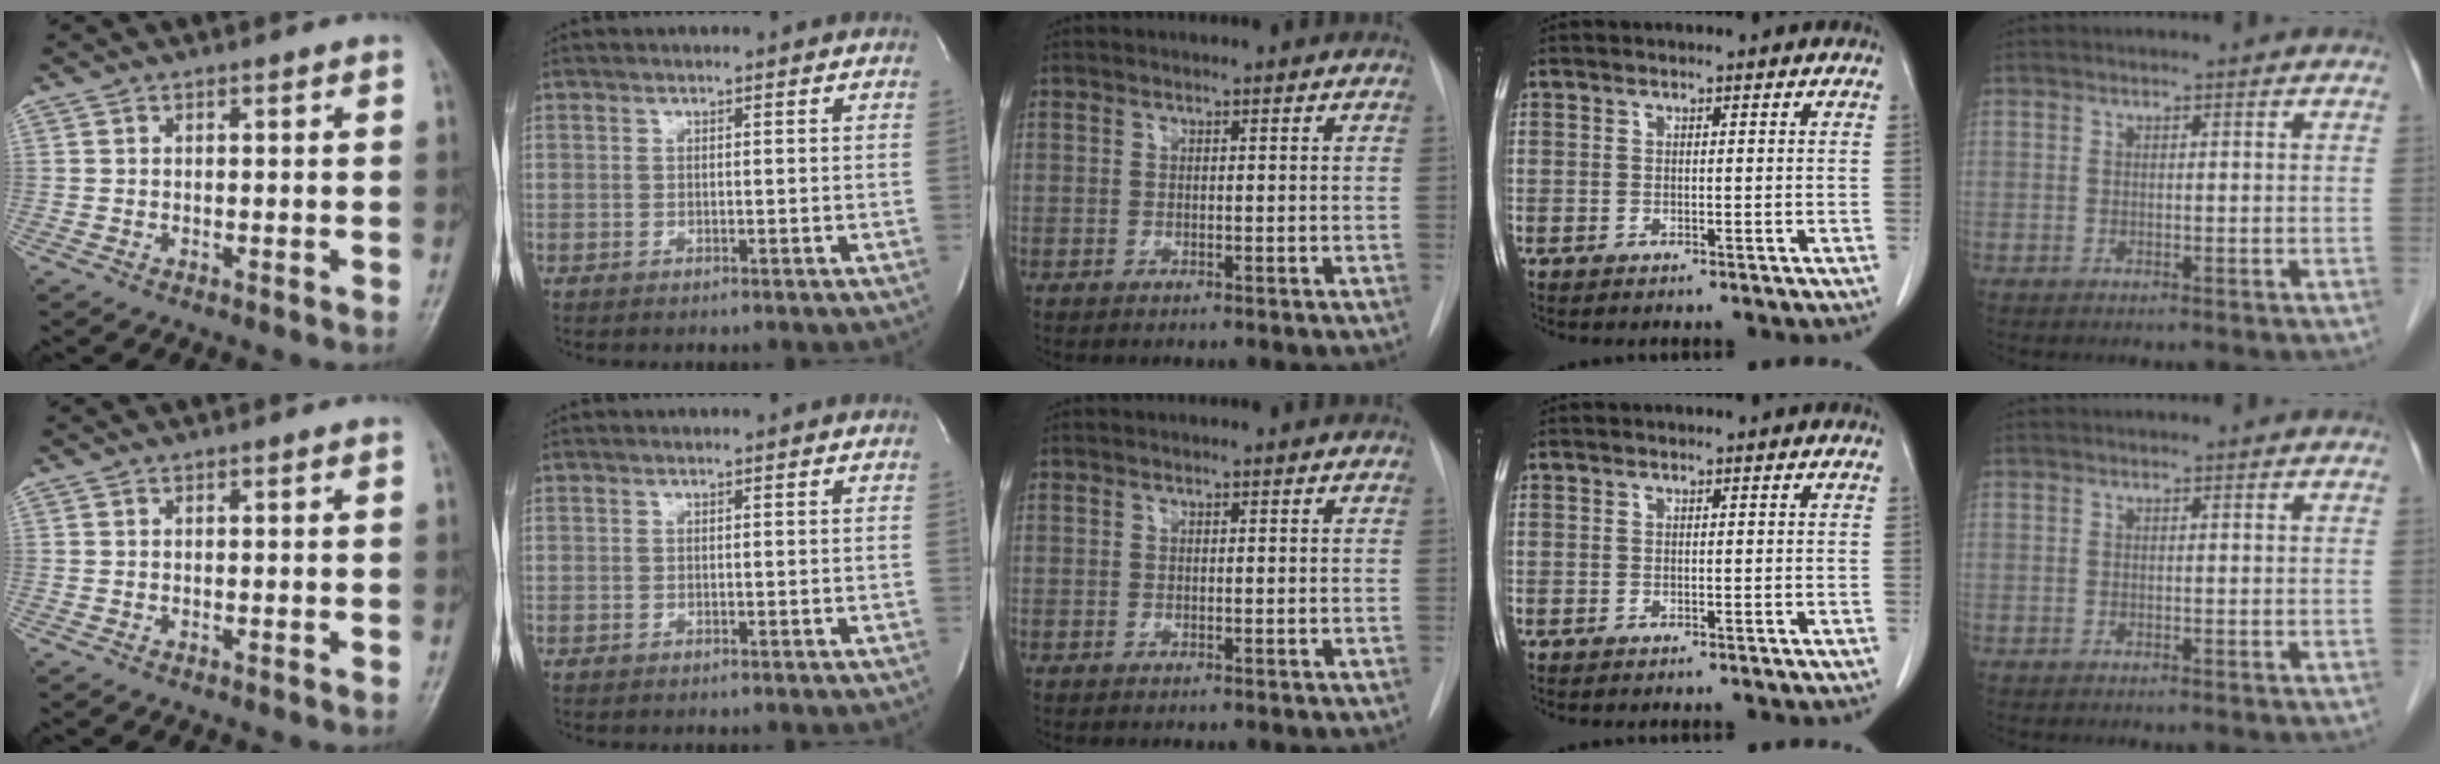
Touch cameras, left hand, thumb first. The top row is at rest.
{}